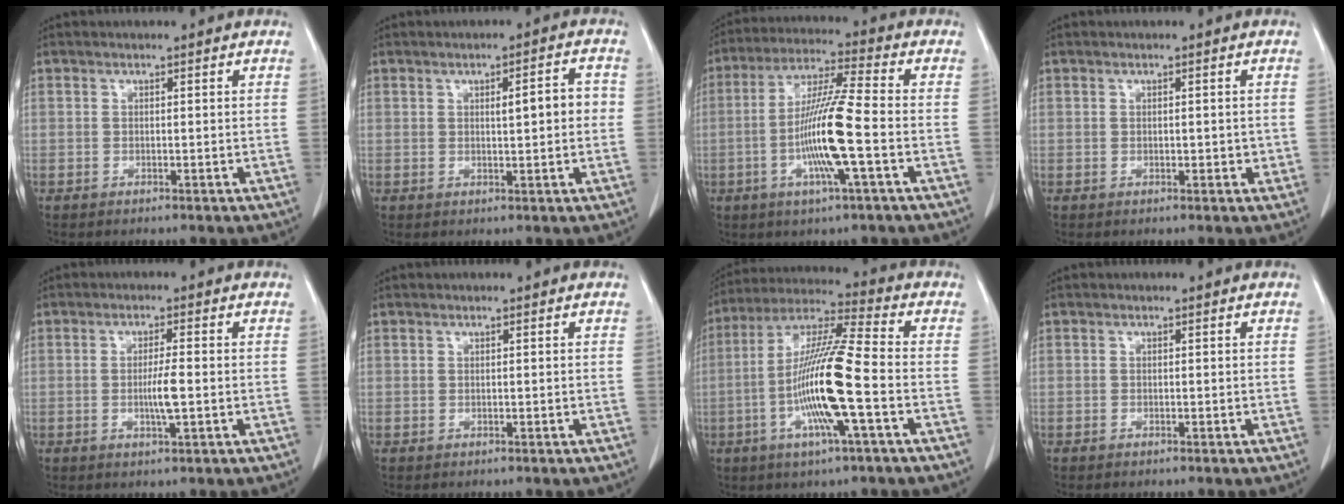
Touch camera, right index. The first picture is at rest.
{"total": 5.2, "force": [0.5, 1.5, 5.0], "torque": [-0.080, 0.016, 0.013]}
{"total": 13.0, "force": [-3.1, 0.2, 12.6], "torque": [-0.246, -0.006, -0.064]}
{"total": 2.2, "force": [-0.1, 1.3, 1.8], "torque": [-0.033, 0.004, 0.002]}
{"total": 4.3, "force": [-0.7, 0.7, 4.2], "torque": [-0.082, -0.004, -0.009]}
{"total": 0.0}
{"total": 16.0, "force": [-3.8, 0.7, 15.5], "torque": [-0.307, -0.004, -0.077]}
{"total": 0.6, "force": [-0.3, 0.4, 0.3], "torque": [-0.008, 0.001, -0.005]}